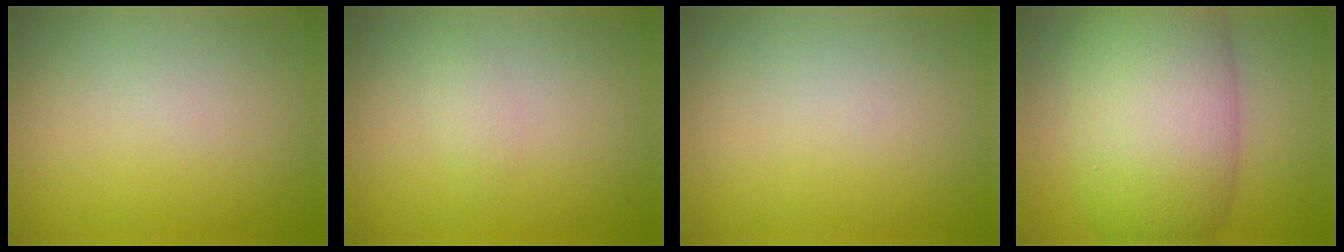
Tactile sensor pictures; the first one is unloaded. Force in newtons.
{"total": 1.0, "press": 1.0, "slide": 0.1}
{"total": 0.0}
{"total": 11.6, "press": 11.6, "slide": 0.5}